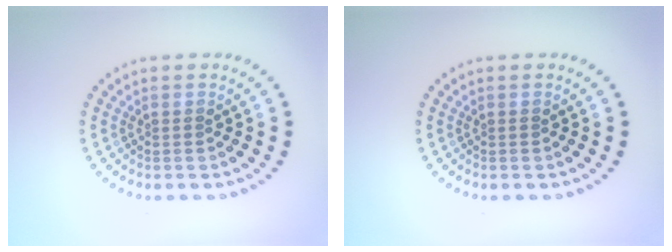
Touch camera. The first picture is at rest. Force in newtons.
{"total": 0.0}